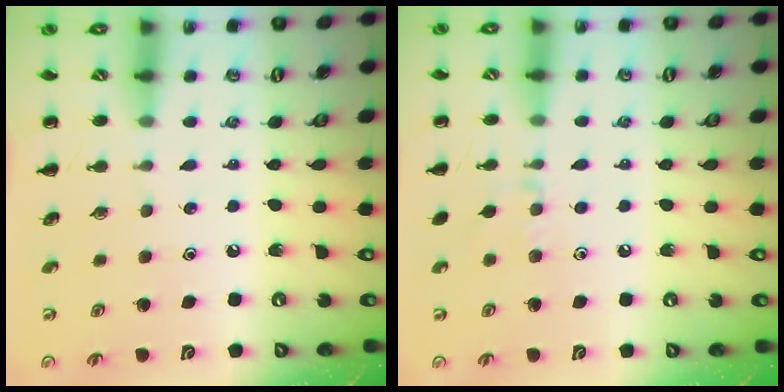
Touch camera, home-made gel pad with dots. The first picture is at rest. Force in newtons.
{"total": 5.4, "press": 5.1, "slide": 1.8}